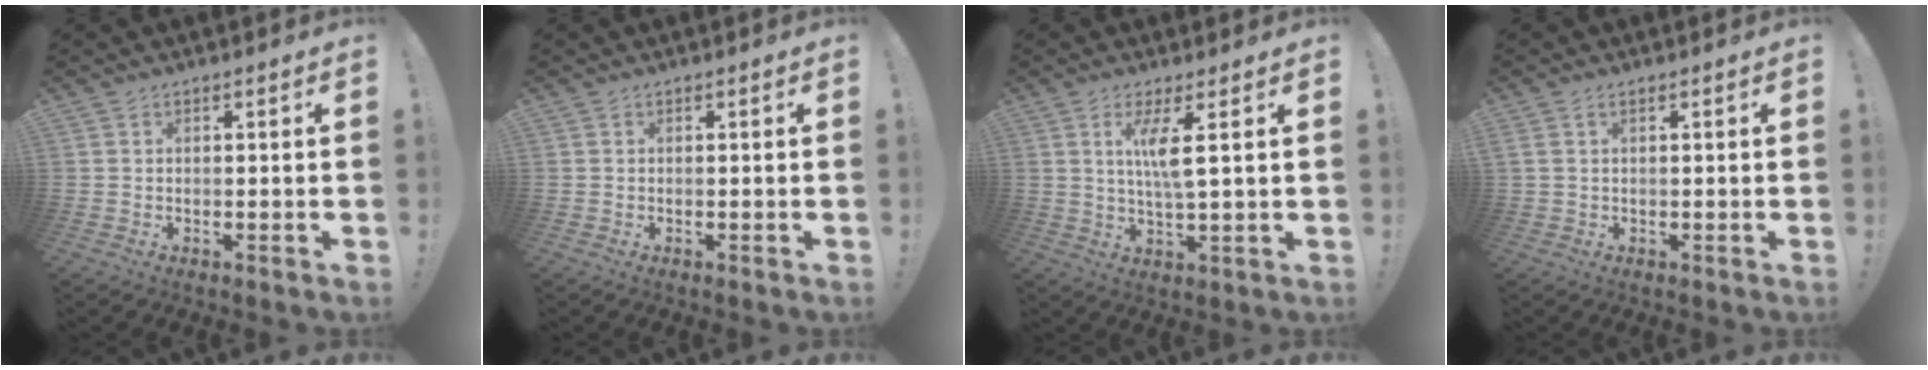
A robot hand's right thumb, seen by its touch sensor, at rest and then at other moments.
{"total": 0.0}
{"total": 7.4, "force": [2.6, 0.5, 6.9], "torque": [-0.130, -0.005, 0.037]}
{"total": 1.5, "force": [0.7, 0.2, 1.3], "torque": [-0.026, 0.001, 0.013]}